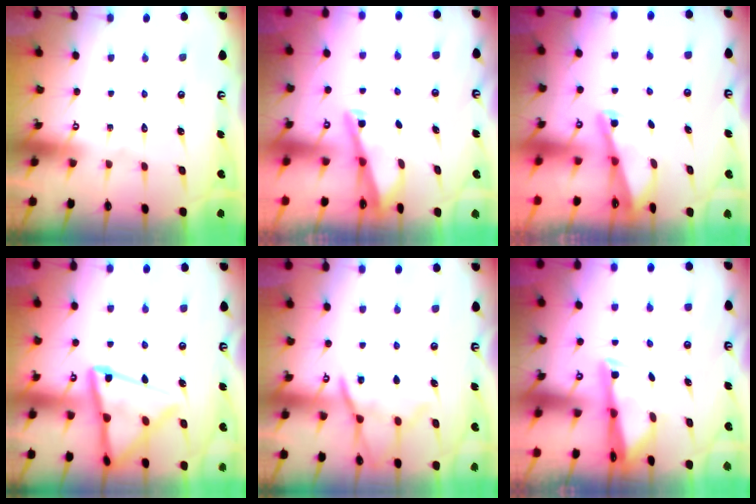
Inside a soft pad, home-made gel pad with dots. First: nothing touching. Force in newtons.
{"total": 3.0, "press": 2.9, "slide": 0.4}
{"total": 2.1, "press": 2.0, "slide": 0.3}
{"total": 16.1, "press": 16.0, "slide": 1.6}
{"total": 11.4, "press": 11.4, "slide": 1.2}
{"total": 2.7, "press": 2.7, "slide": 0.4}